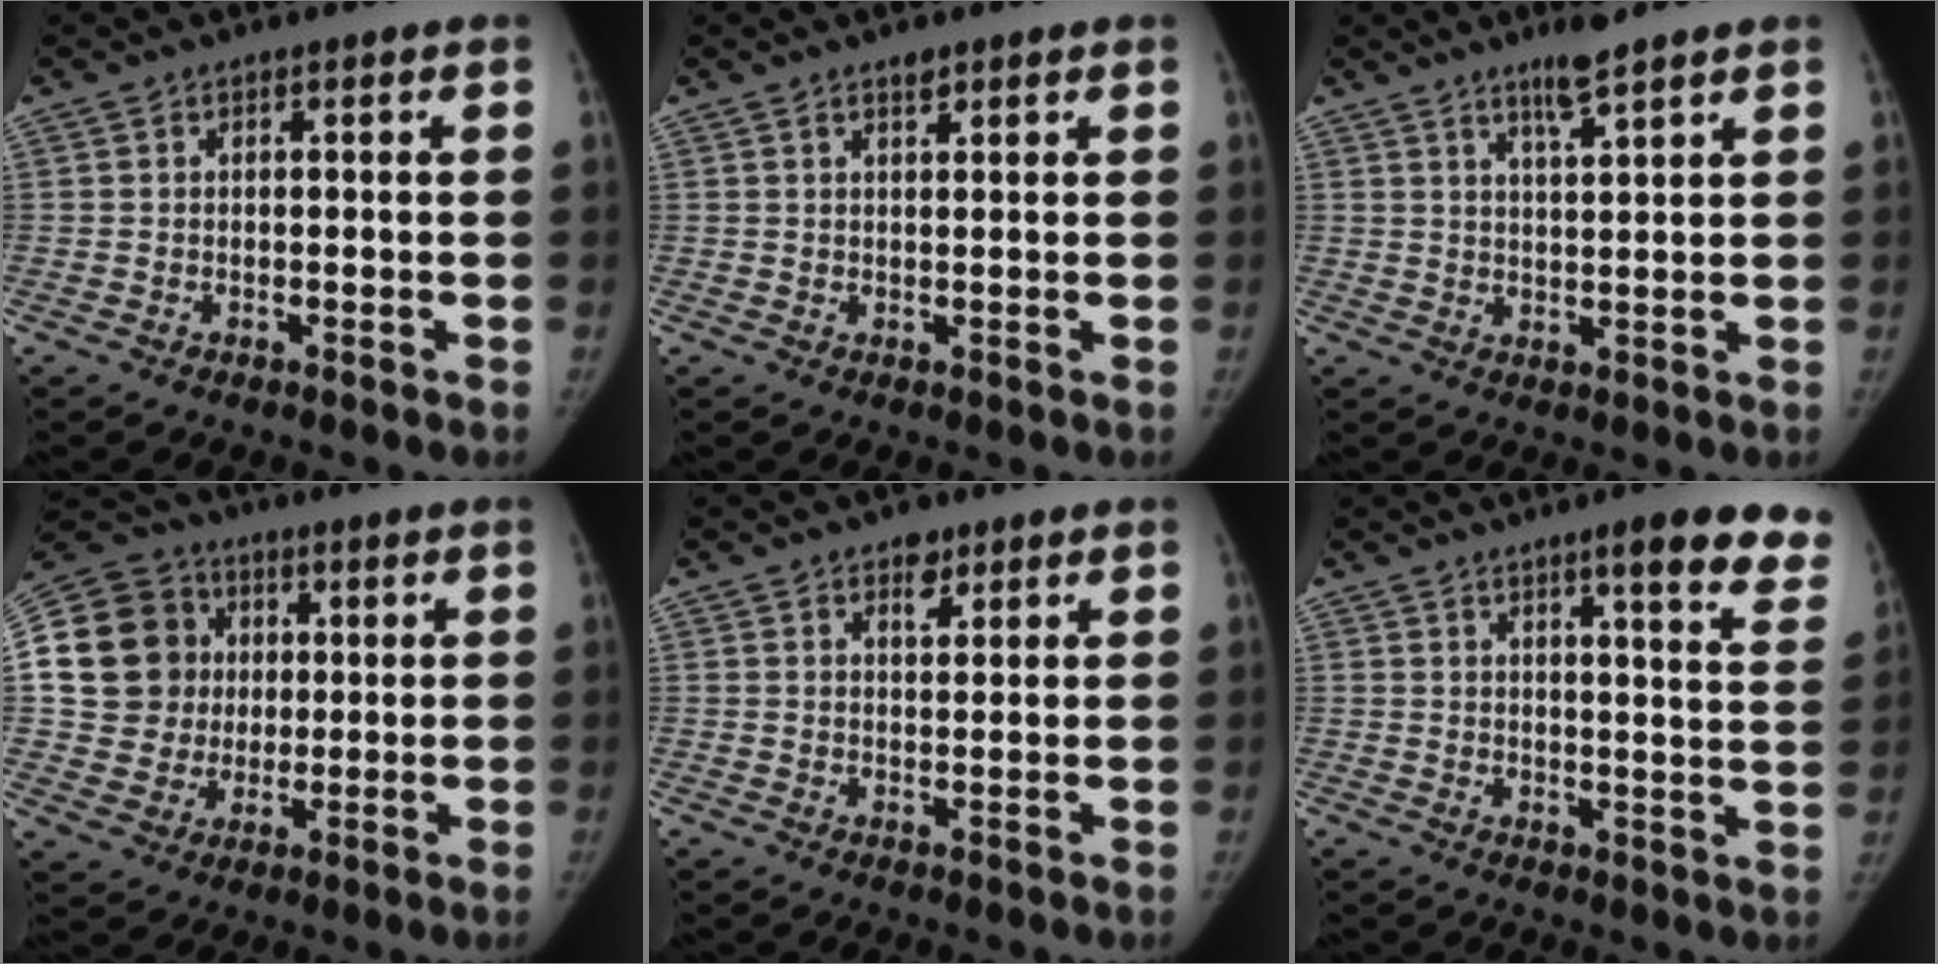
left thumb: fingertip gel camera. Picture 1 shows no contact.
{"total": 1.8, "force": [1.3, 0.7, 1.0], "torque": [-0.010, -0.008, 0.020]}
{"total": 4.9, "force": [3.7, 0.4, 3.2], "torque": [-0.052, -0.025, 0.066]}
{"total": 18.0, "force": [3.0, 16.4, 6.7], "torque": [-0.115, 0.027, 0.060]}
{"total": 3.3, "force": [2.1, 2.0, 1.7], "torque": [-0.007, -0.012, 0.033]}
{"total": 12.4, "force": [8.9, 2.4, 8.3], "torque": [-0.070, -0.045, 0.095]}